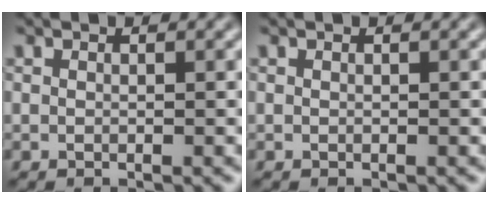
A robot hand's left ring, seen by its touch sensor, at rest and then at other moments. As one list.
[{"total": 0.0}]